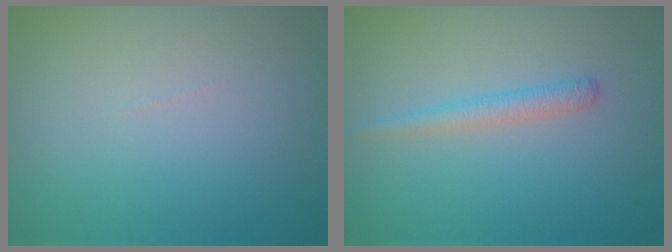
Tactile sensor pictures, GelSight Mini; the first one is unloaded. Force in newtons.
{"total": 1.7, "press": 1.7, "slide": 0.1}